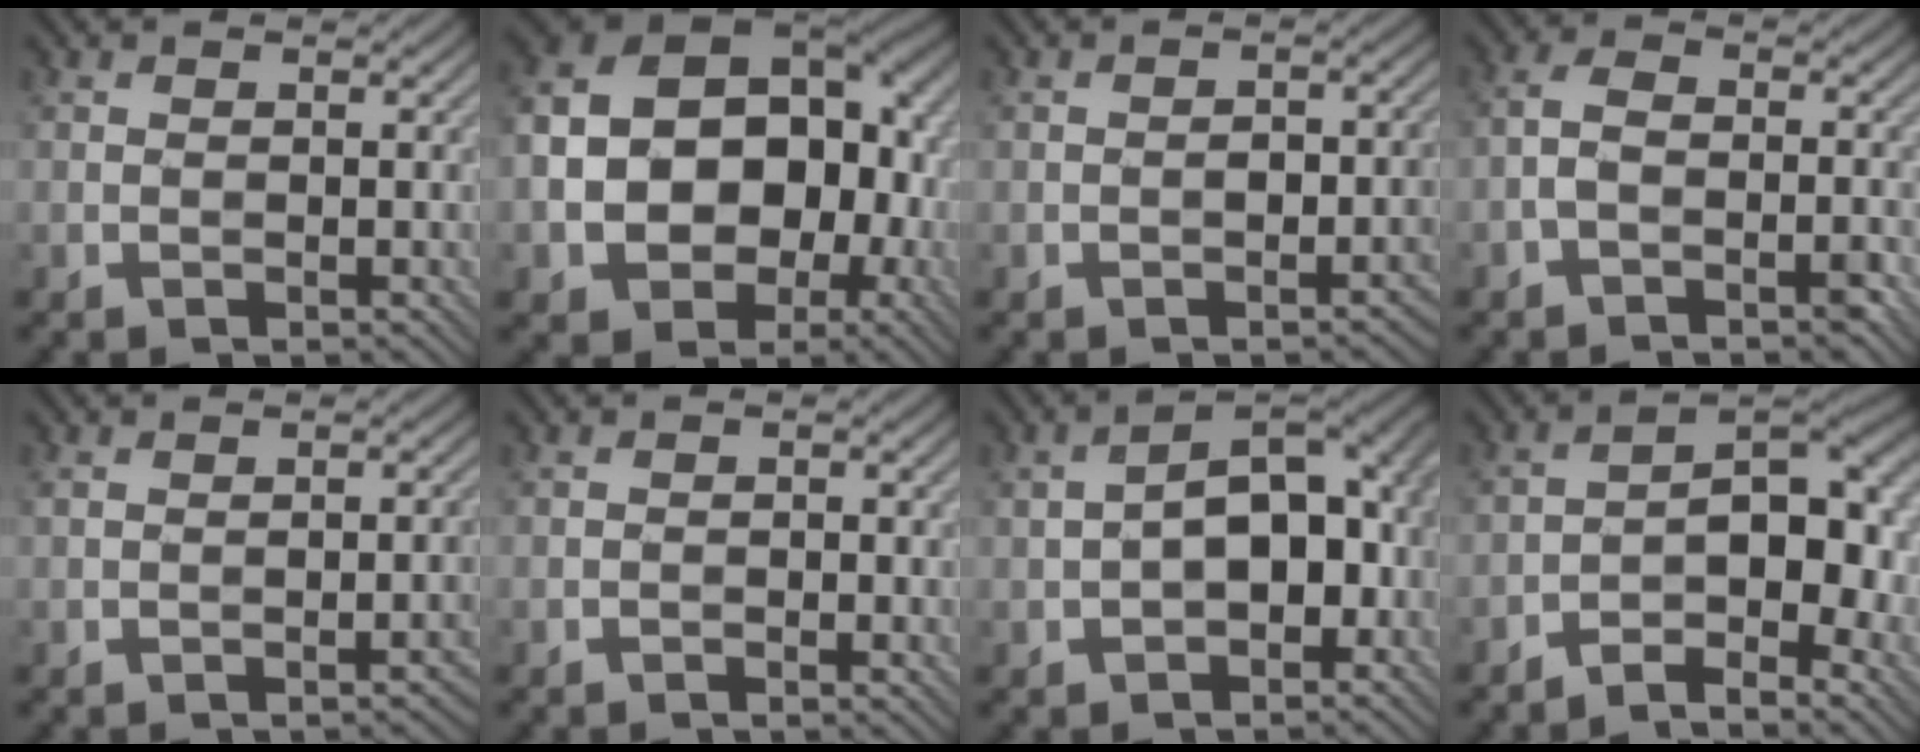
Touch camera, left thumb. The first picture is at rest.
{"total": 16.6, "force": [-2.3, 12.5, 10.8], "torque": [-0.190, -0.022, -0.025]}
{"total": 2.6, "force": [-1.0, 1.2, 2.0], "torque": [-0.027, 0.007, -0.015]}
{"total": 3.6, "force": [-1.9, 1.6, 2.6], "torque": [-0.050, 0.008, -0.043]}
{"total": 2.5, "force": [-1.1, 0.8, 2.1], "torque": [-0.031, 0.004, -0.020]}
{"total": 0.8, "force": [-0.5, 0.3, 0.5], "torque": [-0.005, 0.003, -0.010]}
{"total": 11.3, "force": [-1.3, 6.9, 8.9], "torque": [-0.133, 0.009, -0.024]}
{"total": 7.6, "force": [-4.2, 2.8, 5.6], "torque": [-0.070, 0.016, -0.079]}